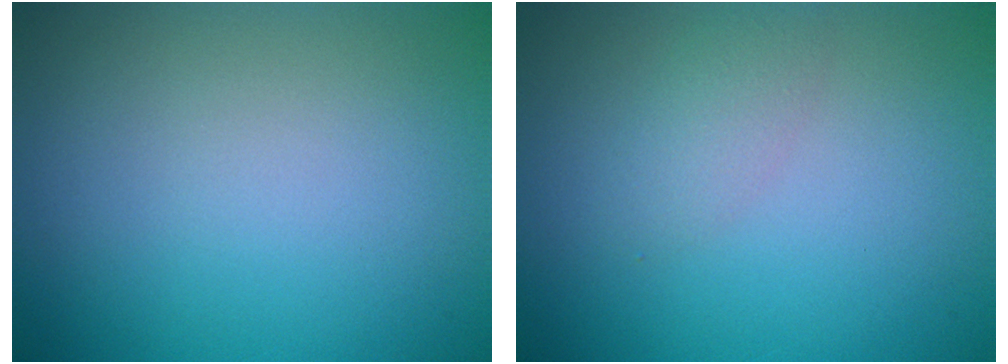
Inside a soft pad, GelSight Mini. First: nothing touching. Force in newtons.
{"total": 1.5, "press": 1.5, "slide": 0.1}